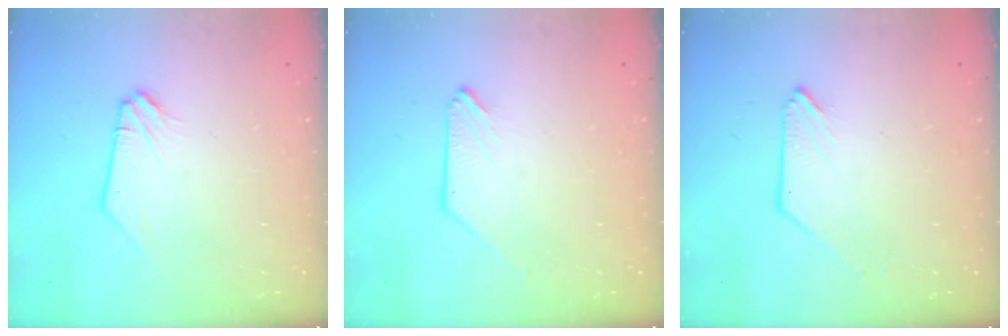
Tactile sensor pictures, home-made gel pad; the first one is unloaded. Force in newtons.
{"total": 0.0}
{"total": 0.0}